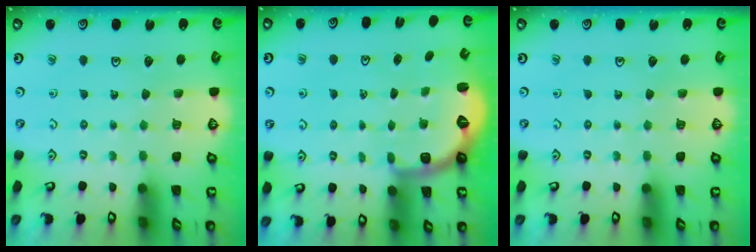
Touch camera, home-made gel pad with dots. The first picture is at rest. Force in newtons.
{"total": 2.6, "press": 1.6, "slide": 2.1}
{"total": 0.0}